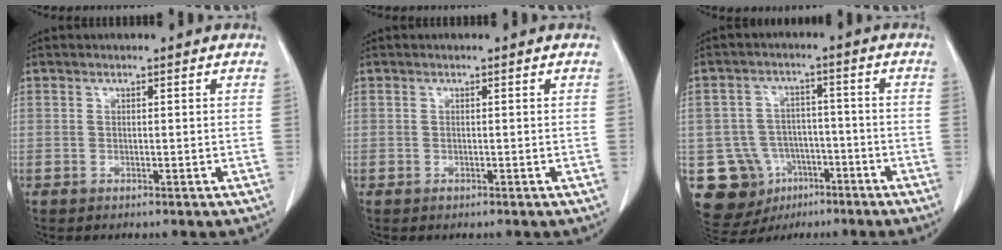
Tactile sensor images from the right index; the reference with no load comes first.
{"total": 0.0}
{"total": 12.1, "force": [-5.0, 10.5, 3.1], "torque": [-0.065, 0.034, -0.064]}